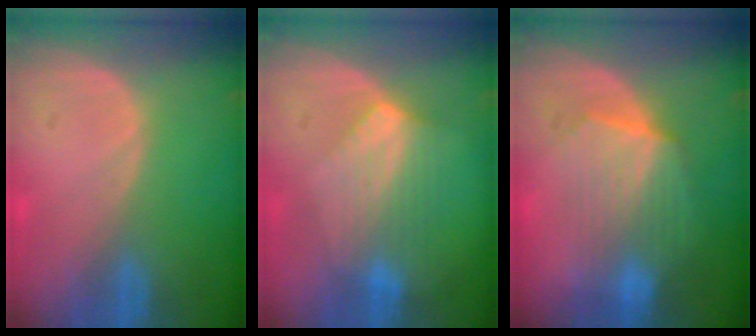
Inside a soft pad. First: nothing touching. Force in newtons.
{"total": 7.0, "press": 6.5, "slide": 2.7}
{"total": 7.0, "press": 6.8, "slide": 1.2}